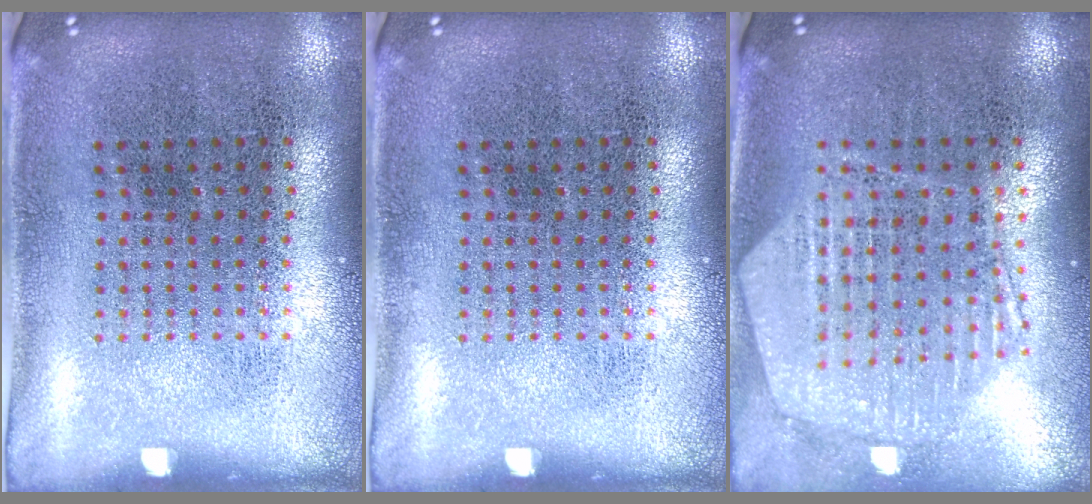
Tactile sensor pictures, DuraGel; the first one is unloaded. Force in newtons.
{"total": 0.0}
{"total": 1.3, "press": 1.2, "slide": 0.4}